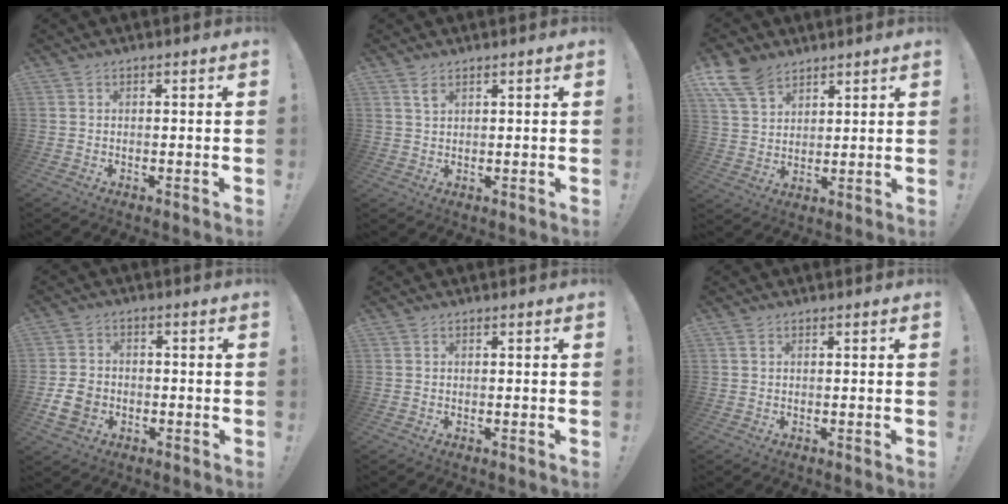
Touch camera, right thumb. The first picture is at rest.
{"total": 2.5, "force": [1.6, 1.2, 1.5], "torque": [-0.024, -0.006, 0.028]}
{"total": 10.2, "force": [7.2, 5.9, 4.3], "torque": [-0.091, -0.033, 0.143]}
{"total": 8.2, "force": [-2.3, 6.7, 4.3], "torque": [-0.083, 0.013, -0.041]}
{"total": 0.0}
{"total": 0.7, "force": [0.4, 0.4, 0.5], "torque": [-0.009, 0.000, 0.007]}